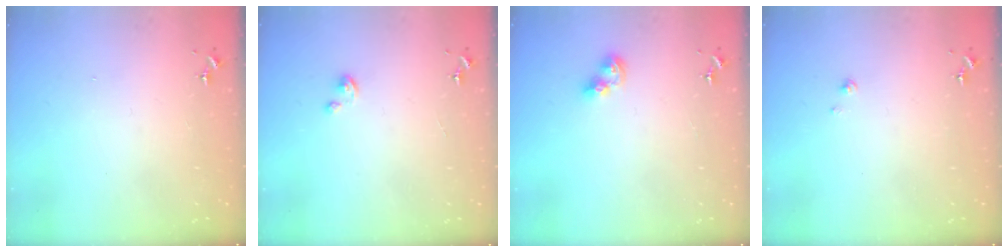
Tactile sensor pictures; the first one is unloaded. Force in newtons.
{"total": 1.4, "press": 1.4, "slide": 0.1}
{"total": 6.4, "press": 6.4, "slide": 0.3}
{"total": 1.4, "press": 1.4, "slide": 0.1}